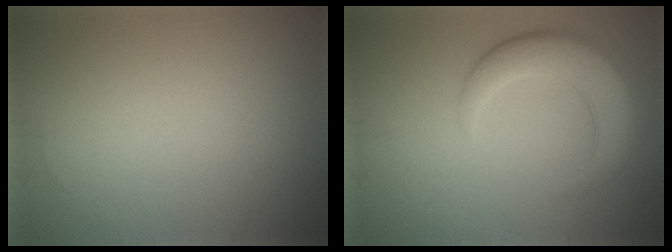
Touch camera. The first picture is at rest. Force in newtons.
{"total": 5.7, "press": 5.7, "slide": 0.3}